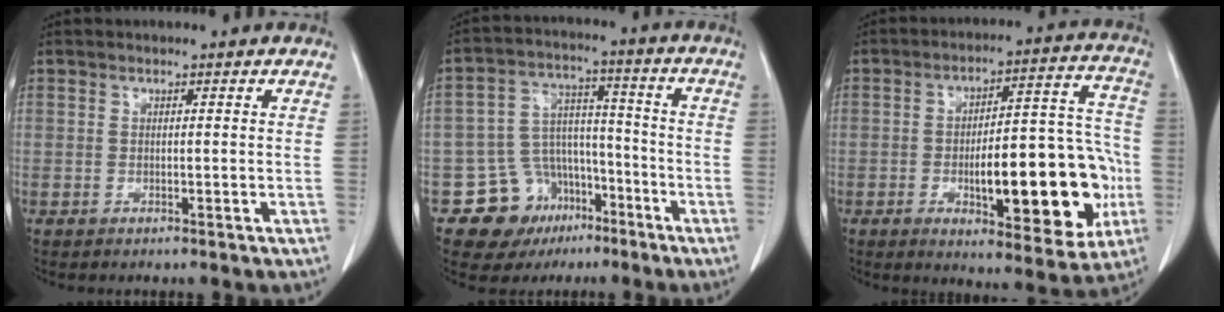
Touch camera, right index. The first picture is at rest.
{"total": 11.2, "force": [-6.2, 8.9, 3.0], "torque": [-0.040, 0.053, -0.084]}
{"total": 20.1, "force": [-4.7, 6.2, 18.6], "torque": [-0.223, 0.032, -0.048]}